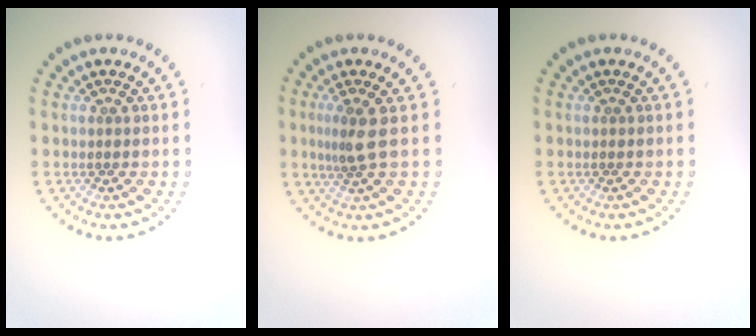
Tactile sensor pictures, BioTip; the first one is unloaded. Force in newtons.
{"total": 2.2, "press": 1.7, "slide": 1.5}
{"total": 0.0}